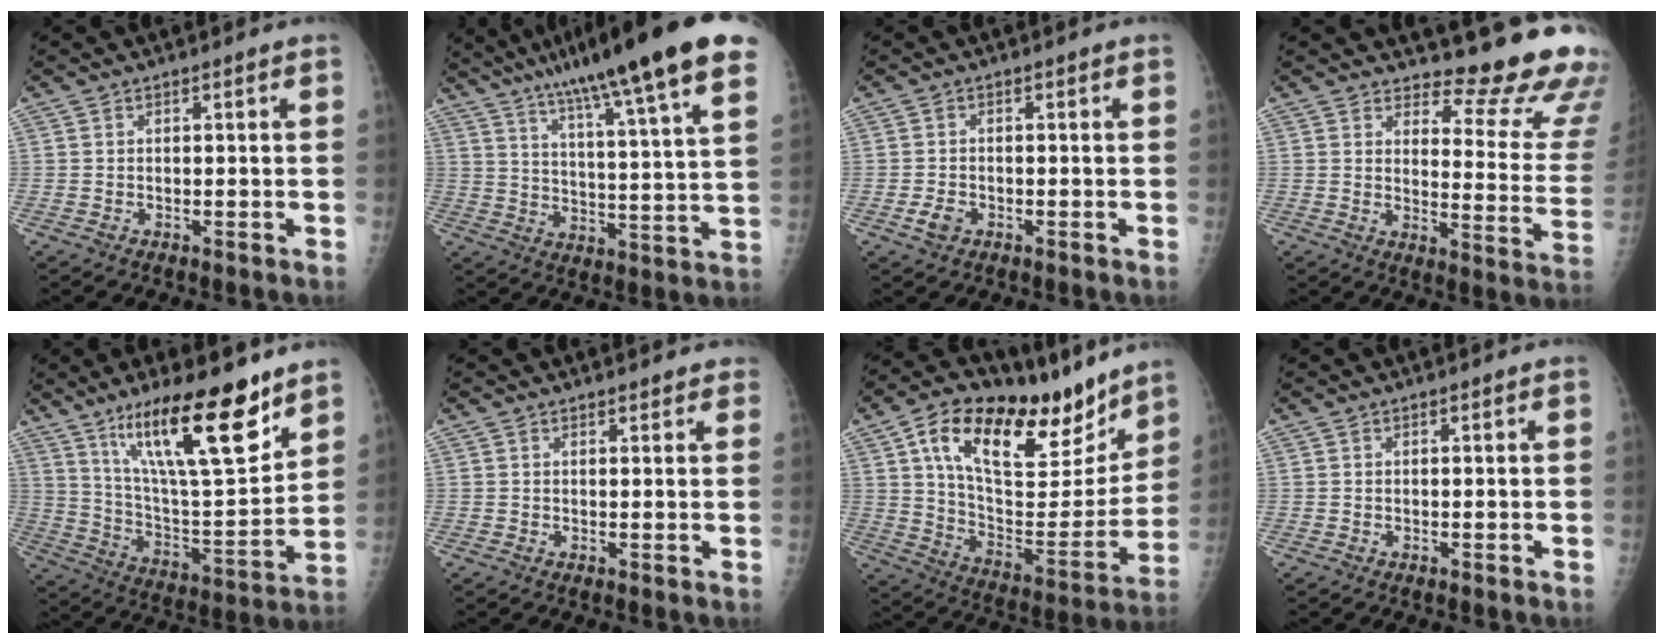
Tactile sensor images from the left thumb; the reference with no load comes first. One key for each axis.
{"total": 25.4, "fx": 17.1, "fy": 2.2, "fz": 18.6, "tx": -0.284, "ty": -0.041, "tz": 0.248}
{"total": 2.7, "fx": -1.1, "fy": 1.9, "fz": 1.5, "tx": -0.024, "ty": 0.001, "tz": -0.018}
{"total": 17.7, "fx": 15.8, "fy": 4.3, "fz": 6.6, "tx": -0.036, "ty": -0.165, "tz": 0.174}
{"total": 22.1, "fx": 14.1, "fy": 5.3, "fz": 16.1, "tx": -0.242, "ty": -0.070, "tz": 0.246}
{"total": 2.2, "fx": 1.9, "fy": 0.9, "fz": 0.6, "tx": 0.012, "ty": -0.002, "tz": 0.016}
{"total": 27.3, "fx": 15.8, "fy": 11.7, "fz": 18.9, "tx": -0.257, "ty": -0.037, "tz": 0.263}
{"total": 0.0}